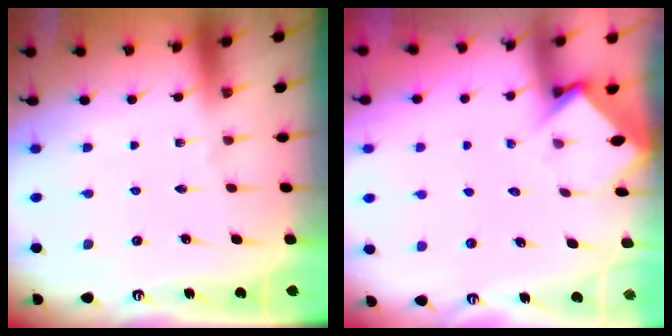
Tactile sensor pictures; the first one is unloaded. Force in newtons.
{"total": 3.7, "press": 3.7, "slide": 0.2}